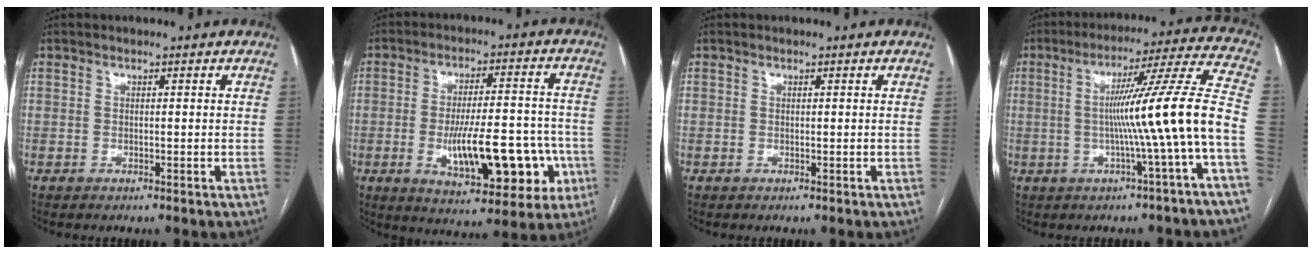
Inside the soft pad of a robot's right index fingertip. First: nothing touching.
{"total": 15.9, "force": [-4.4, 5.4, 14.3], "torque": [-0.207, 0.014, -0.052]}
{"total": 0.0}
{"total": 14.4, "force": [-2.5, -2.6, 14.0], "torque": [-0.201, 0.012, -0.042]}